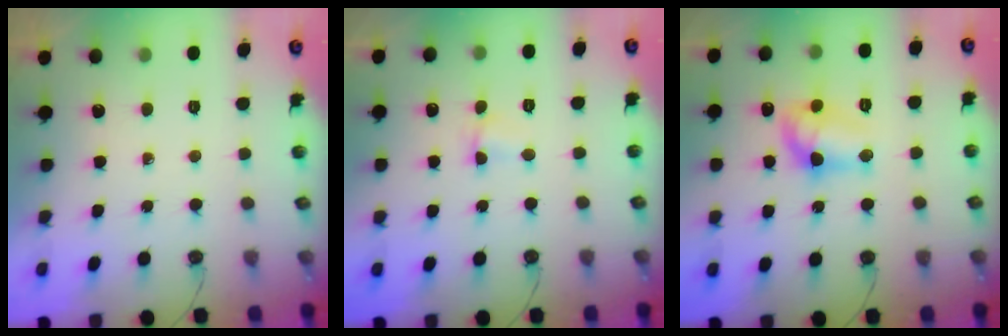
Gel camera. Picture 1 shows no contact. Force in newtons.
{"total": 1.0, "press": 1.0, "slide": 0.4}
{"total": 11.8, "press": 11.7, "slide": 1.0}